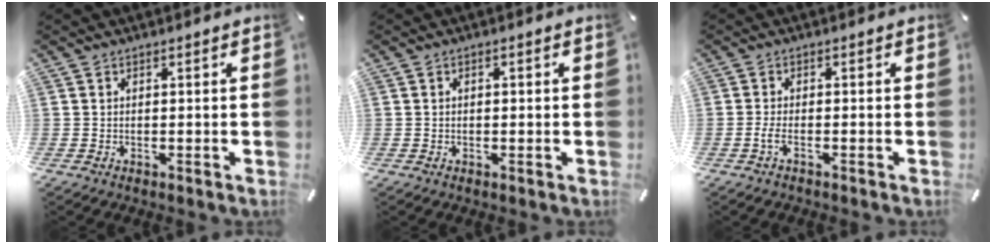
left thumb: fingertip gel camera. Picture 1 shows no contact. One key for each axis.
{"total": 0.8, "fx": -0.1, "fy": 0.4, "fz": 0.6, "tx": -0.013, "ty": 0.001, "tz": -0.003}
{"total": 2.4, "fx": -1.1, "fy": 0.7, "fz": 2.0, "tx": -0.049, "ty": -0.003, "tz": -0.024}